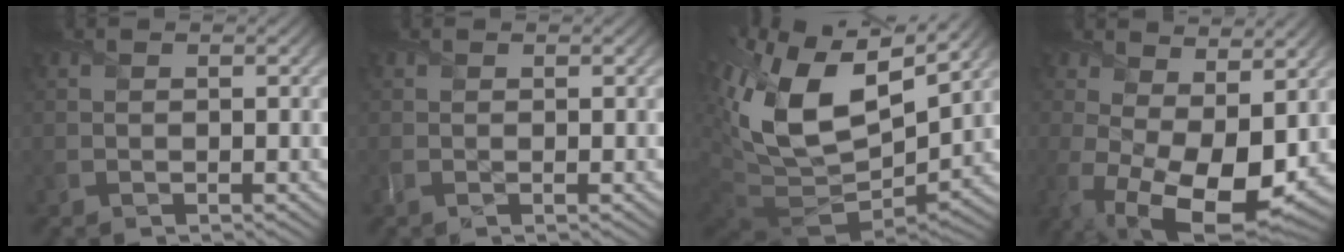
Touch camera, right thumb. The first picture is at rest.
{"total": 0.0}
{"total": 17.2, "force": [3.7, 9.6, 13.9], "torque": [-0.308, 0.001, 0.069]}
{"total": 14.4, "force": [-0.9, 7.9, 12.0], "torque": [-0.222, -0.050, 0.020]}